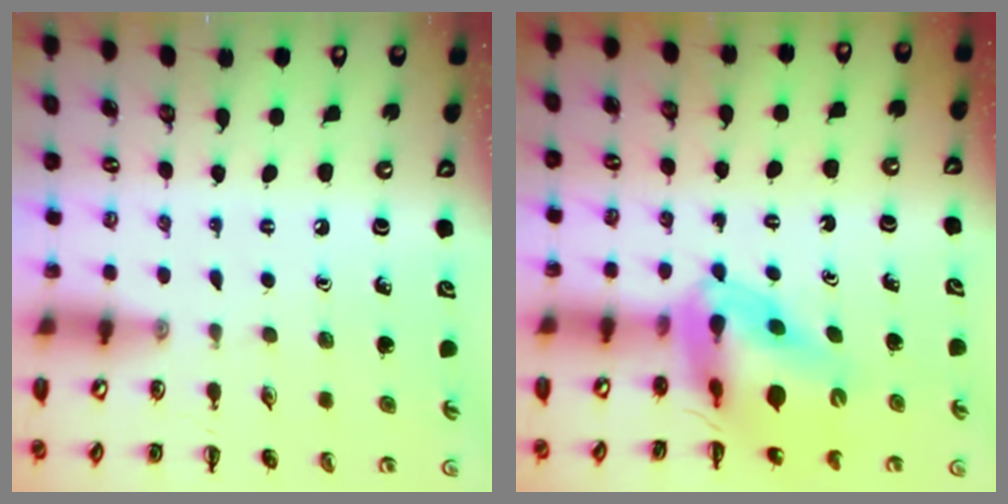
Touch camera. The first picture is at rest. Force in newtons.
{"total": 10.6, "press": 10.1, "slide": 3.3}